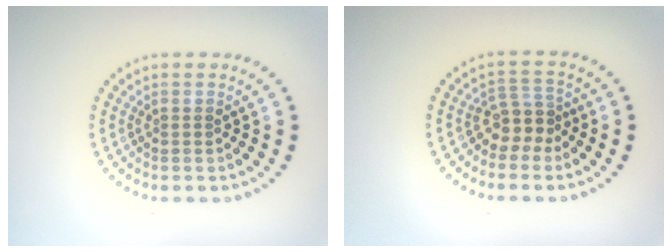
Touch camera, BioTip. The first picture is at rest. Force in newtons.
{"total": 2.7, "press": 2.0, "slide": 1.8}